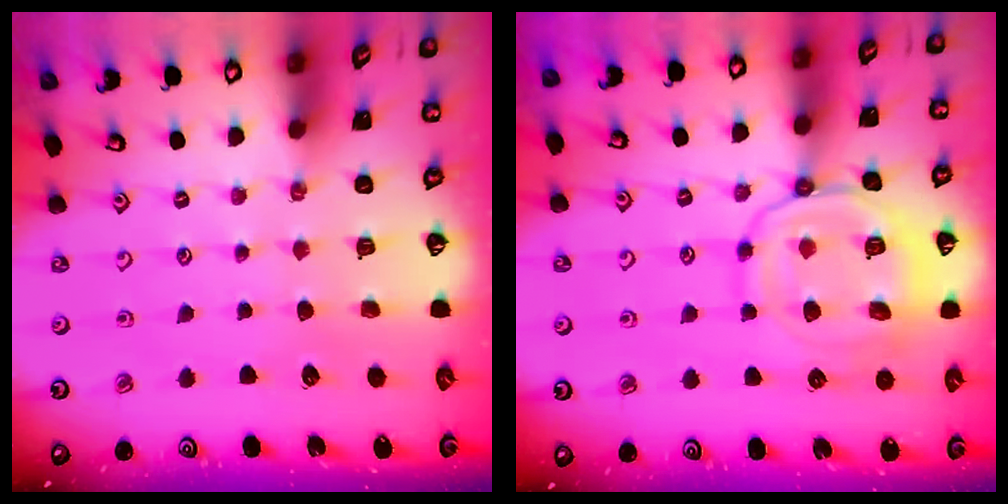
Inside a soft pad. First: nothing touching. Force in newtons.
{"total": 14.2, "press": 14.2, "slide": 1.3}